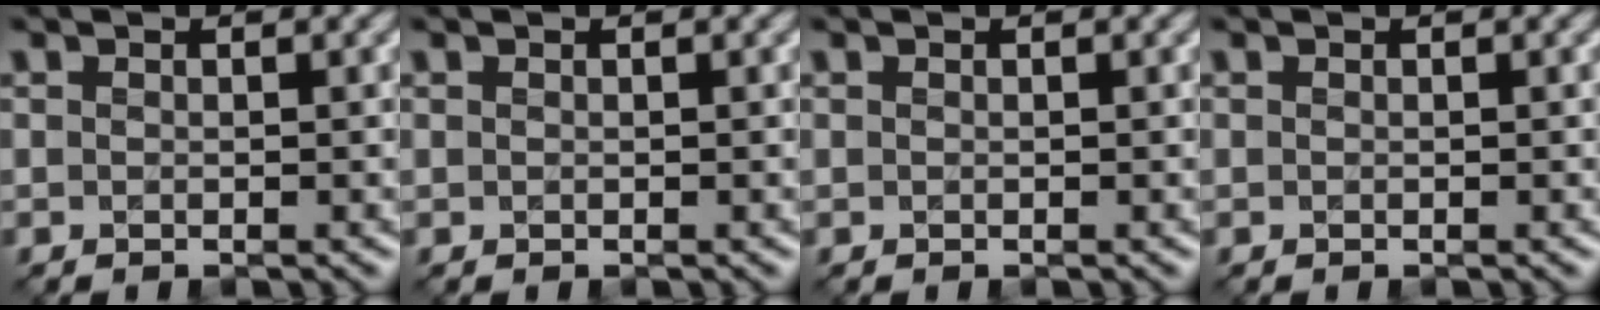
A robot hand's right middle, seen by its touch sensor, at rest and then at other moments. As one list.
[{"total": 0.0}, {"total": 0.0}, {"total": 0.0}]